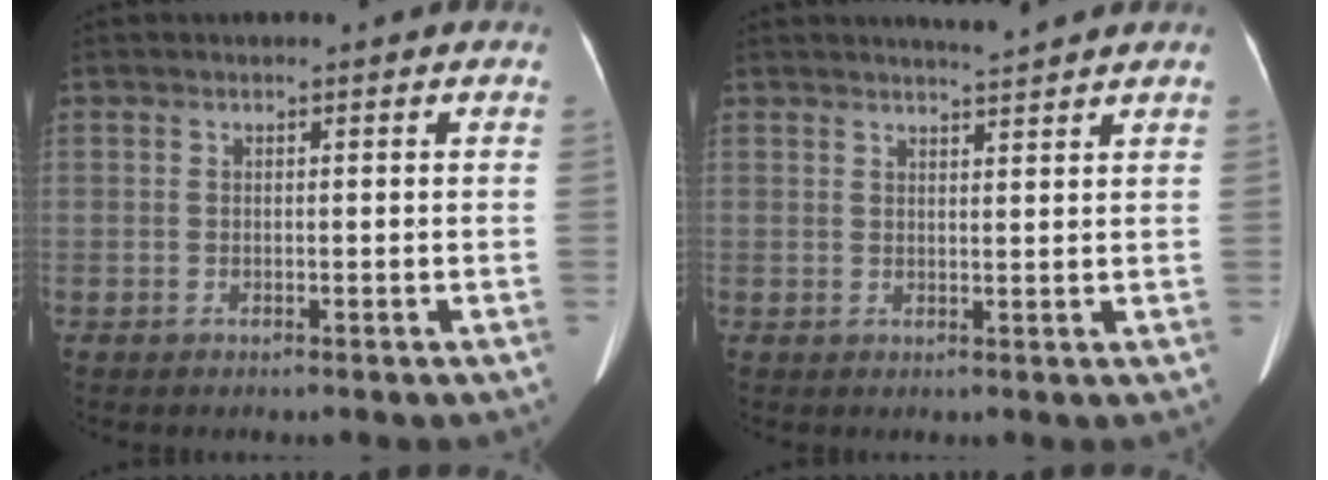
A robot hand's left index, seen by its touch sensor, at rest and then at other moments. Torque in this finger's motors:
{"motor_torque": [0.91, -1.22, 0.06, 0.03]}